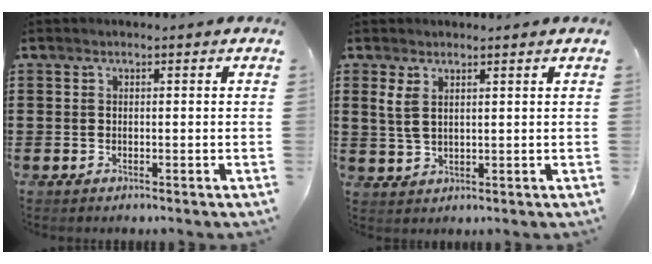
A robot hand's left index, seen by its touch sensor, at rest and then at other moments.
{"total": 3.3, "force": [1.8, 1.4, 2.4], "torque": [-0.059, 0.003, 0.031]}